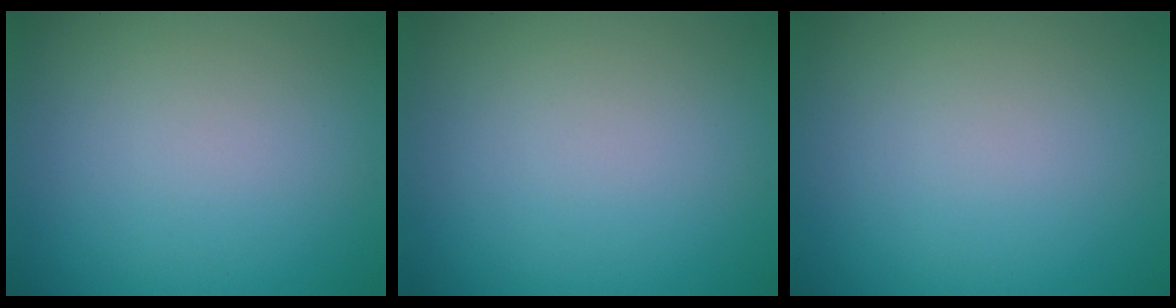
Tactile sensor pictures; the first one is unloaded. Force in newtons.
{"total": 0.0}
{"total": 0.0}